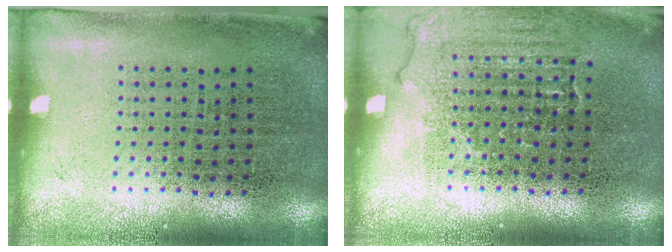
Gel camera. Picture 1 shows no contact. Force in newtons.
{"total": 1.1, "press": 1.0, "slide": 0.1}